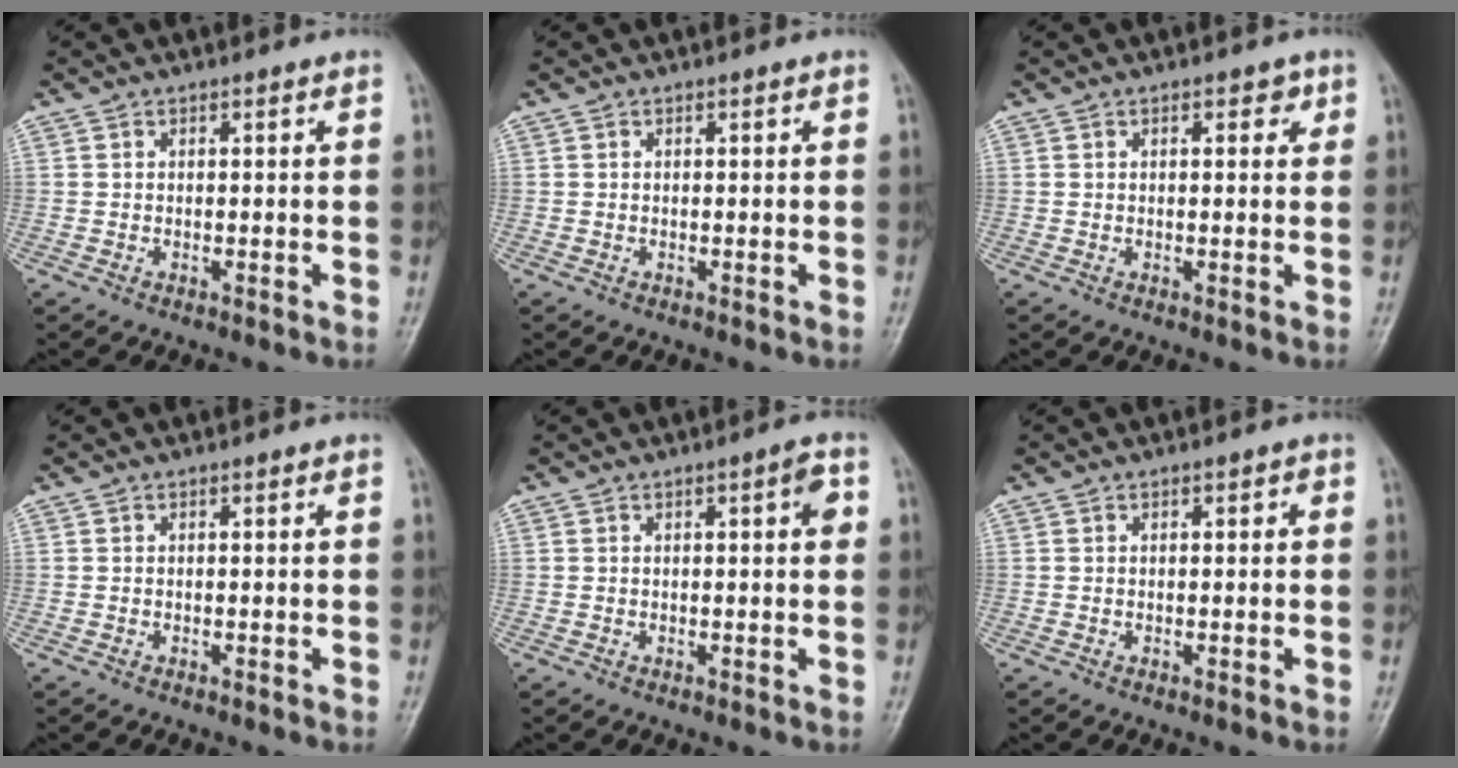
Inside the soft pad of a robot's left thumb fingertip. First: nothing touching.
{"total": 0.0}
{"total": 2.7, "force": [1.1, 1.4, 2.1], "torque": [-0.015, 0.000, 0.010]}
{"total": 0.0}
{"total": 2.9, "force": [0.7, 0.6, 2.8], "torque": [-0.038, 0.004, 0.008]}
{"total": 1.1, "force": [0.3, 0.5, 0.9], "torque": [-0.011, 0.002, 0.003]}